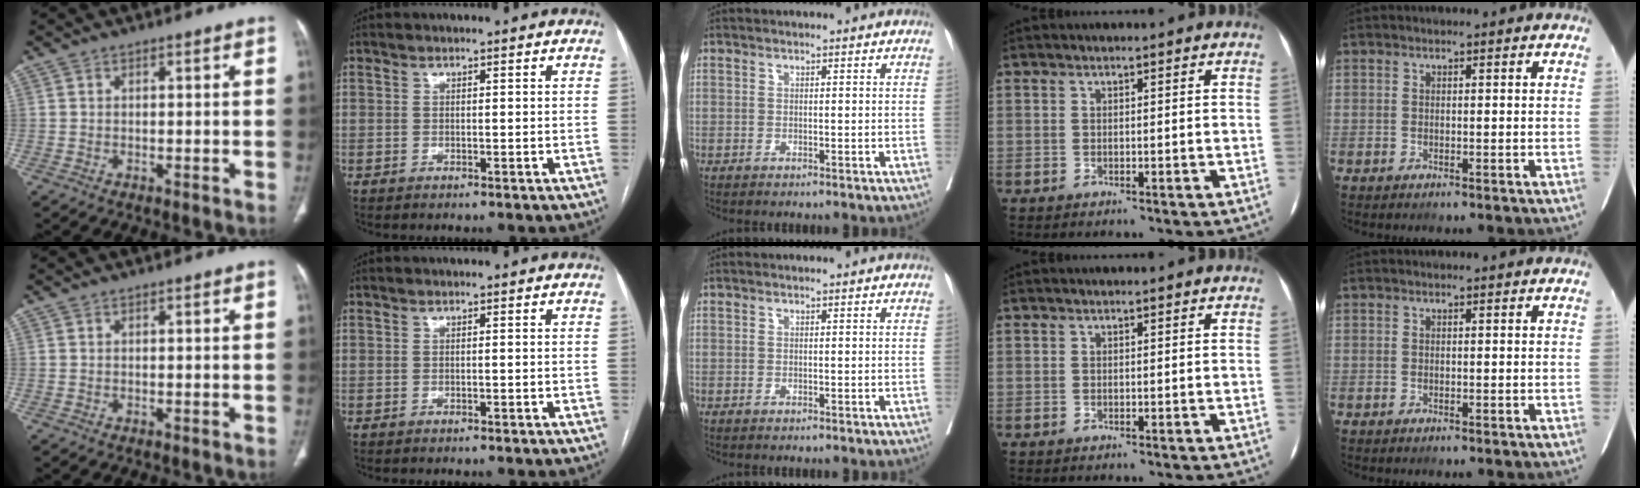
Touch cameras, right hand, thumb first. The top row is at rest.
{}